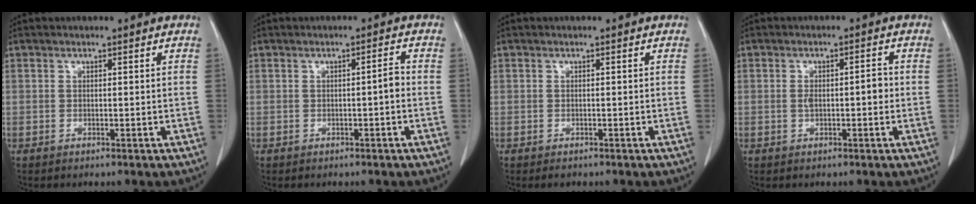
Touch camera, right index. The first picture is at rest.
{"total": 1.6, "force": [-0.4, 0.2, 1.5], "torque": [-0.020, 0.003, -0.007]}
{"total": 0.8, "force": [-0.7, 0.4, 0.3], "torque": [-0.005, -0.001, -0.007]}
{"total": 3.3, "force": [-0.2, 1.2, 3.1], "torque": [-0.056, 0.011, -0.001]}